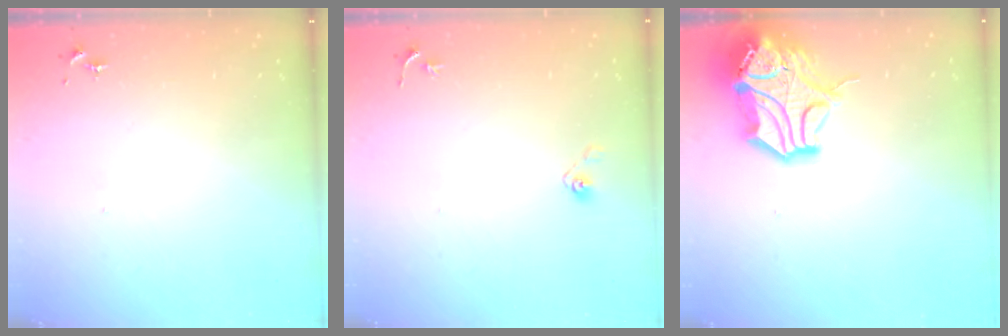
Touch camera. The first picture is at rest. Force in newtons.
{"total": 3.6, "press": 2.9, "slide": 2.0}
{"total": 16.4, "press": 16.3, "slide": 2.2}